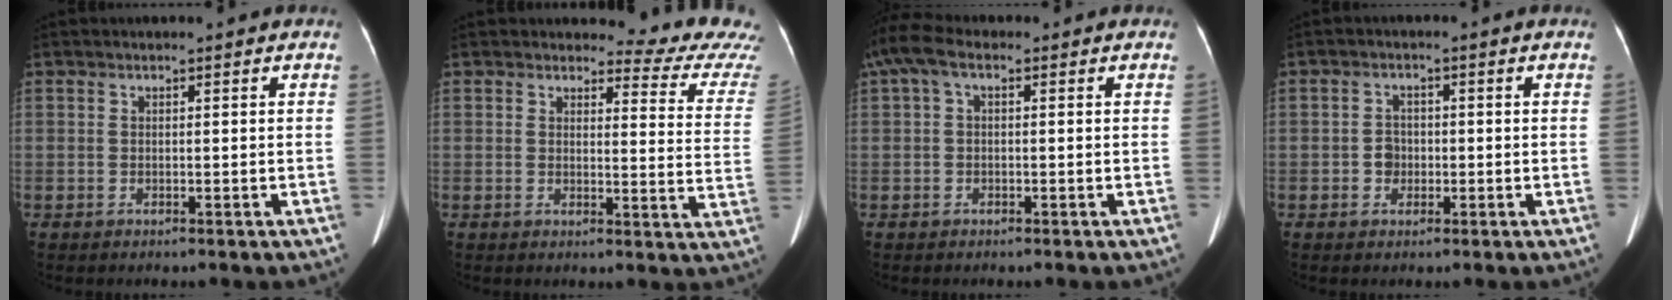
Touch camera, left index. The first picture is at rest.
{"total": 11.1, "force": [11.0, 0.5, 1.2], "torque": [0.003, -0.091, 0.094]}
{"total": 5.2, "force": [2.1, 2.5, 4.1], "torque": [-0.093, 0.038, 0.040]}
{"total": 2.2, "force": [-0.5, 1.9, 0.9], "torque": [-0.015, 0.006, -0.008]}